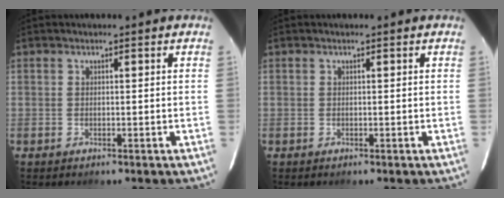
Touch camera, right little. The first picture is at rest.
{"total": 0.0}